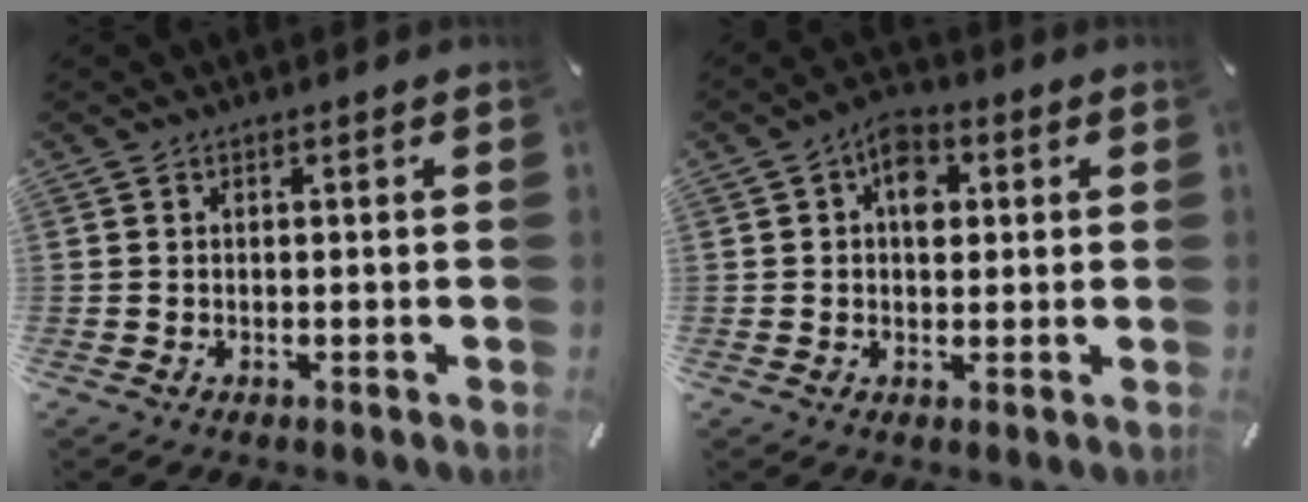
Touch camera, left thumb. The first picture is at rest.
{"total": 6.5, "force": [1.7, 4.5, 4.5], "torque": [-0.050, -0.004, 0.023]}